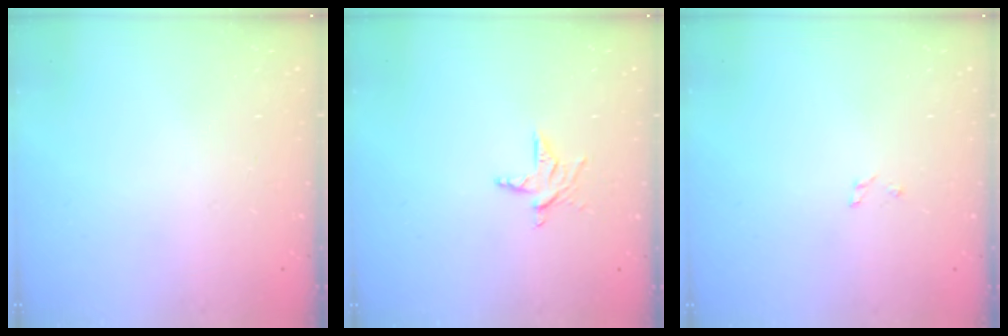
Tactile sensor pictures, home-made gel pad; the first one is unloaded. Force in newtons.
{"total": 5.0, "press": 5.0, "slide": 0.3}
{"total": 1.5, "press": 1.5, "slide": 0.2}